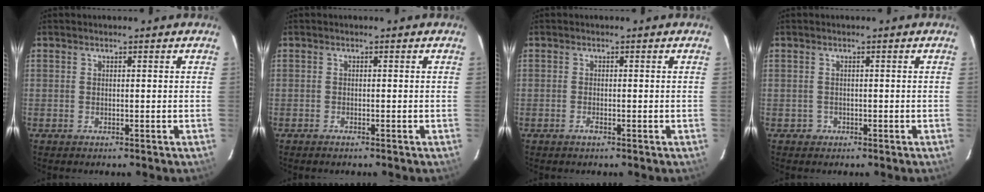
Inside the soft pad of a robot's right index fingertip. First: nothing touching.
{"total": 0.8, "force": [-0.7, 0.2, 0.3], "torque": [-0.008, 0.000, -0.014]}
{"total": 1.0, "force": [-0.7, 0.3, 0.7], "torque": [-0.015, -0.002, -0.013]}
{"total": 1.4, "force": [-0.6, 1.3, -0.1], "torque": [0.000, 0.006, -0.005]}